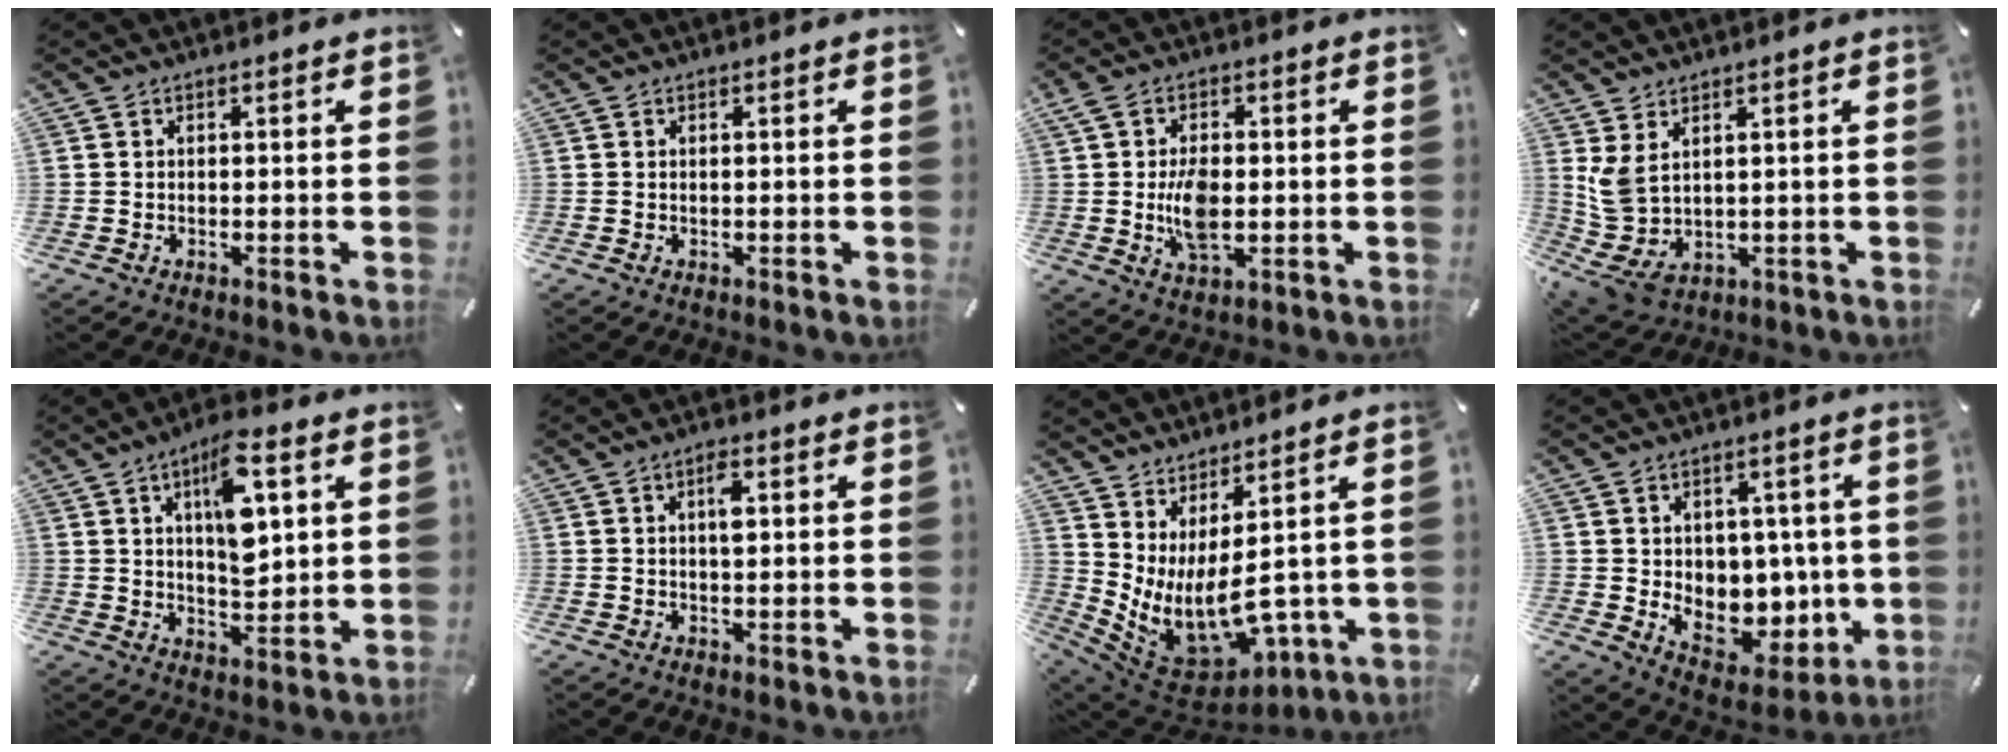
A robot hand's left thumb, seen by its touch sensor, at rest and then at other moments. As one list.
[{"total": 0.0}, {"total": 8.6, "force": [-0.4, 4.4, 7.4], "torque": [-0.147, -0.005, -0.008]}, {"total": 6.0, "force": [2.5, 4.1, 3.6], "torque": [-0.100, -0.021, 0.046]}, {"total": 12.0, "force": [5.0, 5.2, 9.6], "torque": [-0.144, -0.016, 0.082]}, {"total": 3.5, "force": [0.9, 1.3, 3.1], "torque": [-0.050, 0.002, 0.010]}, {"total": 13.4, "force": [0.4, 7.9, 10.8], "torque": [-0.216, -0.054, 0.025]}, {"total": 10.2, "force": [0.3, 8.6, 5.5], "torque": [-0.056, -0.021, 0.024]}]